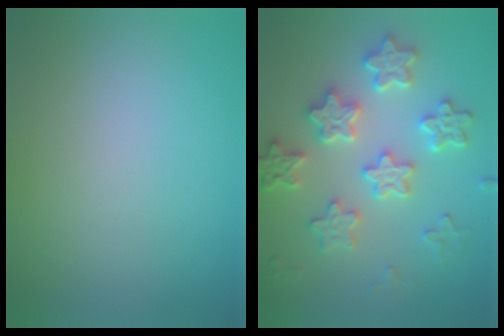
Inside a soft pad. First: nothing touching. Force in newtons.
{"total": 4.6, "press": 4.5, "slide": 1.0}